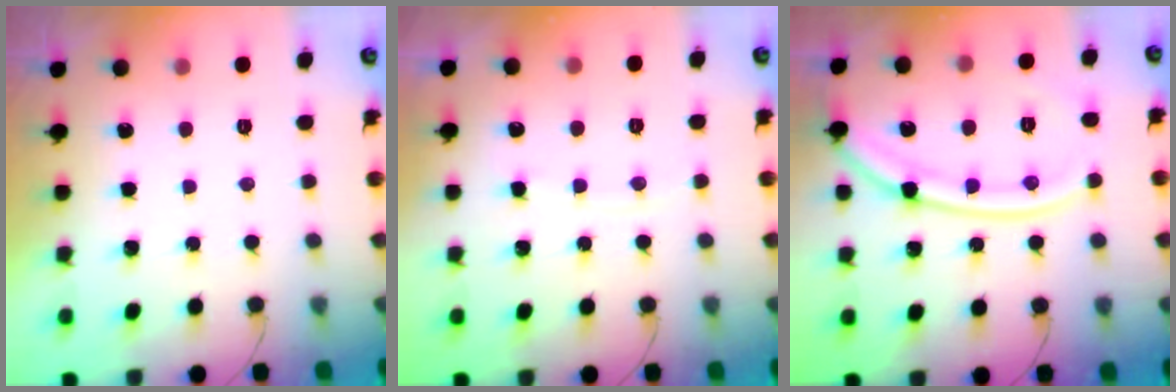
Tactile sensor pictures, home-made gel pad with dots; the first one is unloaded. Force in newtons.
{"total": 3.0, "press": 3.0, "slide": 0.4}
{"total": 16.7, "press": 16.7, "slide": 1.2}